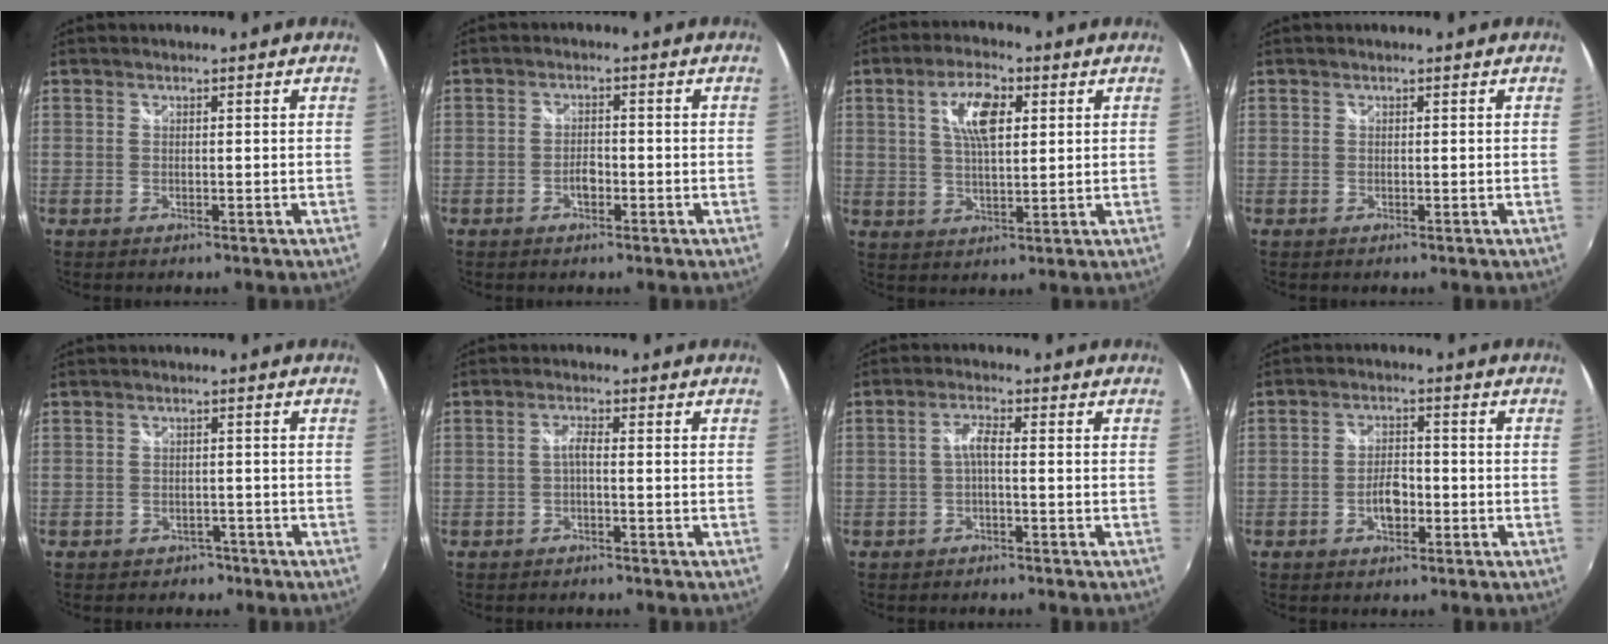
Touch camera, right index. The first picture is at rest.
{"total": 2.4, "force": [-1.2, 1.3, 1.6], "torque": [-0.031, 0.002, -0.022]}
{"total": 8.1, "force": [2.6, 3.3, 7.0], "torque": [-0.128, 0.011, 0.047]}
{"total": 0.0}
{"total": 3.7, "force": [-2.4, 2.6, 0.7], "torque": [-0.018, 0.002, -0.031]}
{"total": 1.9, "force": [-0.8, 0.2, 1.7], "torque": [-0.034, 0.005, -0.016]}
{"total": 2.6, "force": [-0.8, 0.3, 2.4], "torque": [-0.051, 0.006, -0.016]}
{"total": 4.7, "force": [-1.9, 2.5, 3.5], "torque": [-0.068, 0.004, -0.030]}